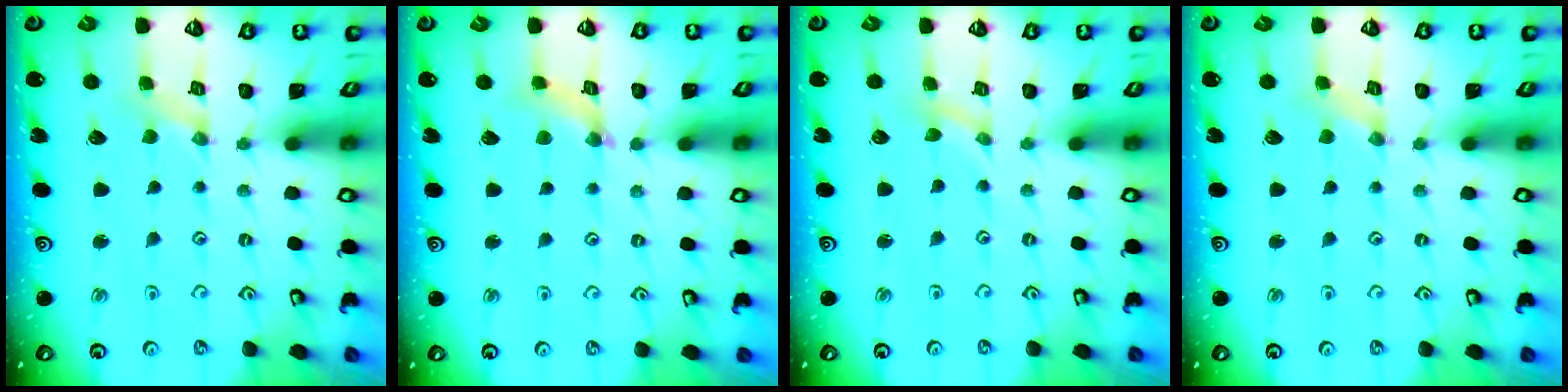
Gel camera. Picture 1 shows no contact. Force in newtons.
{"total": 3.6, "press": 3.6, "slide": 0.4}
{"total": 0.0}
{"total": 0.0}